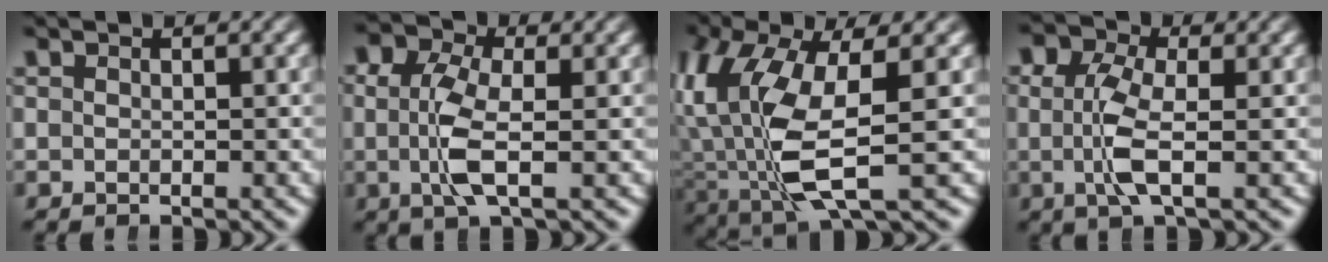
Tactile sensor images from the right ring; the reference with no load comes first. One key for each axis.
{"total": 4.1, "fx": -0.2, "fy": 1.9, "fz": 3.6, "tx": -0.081, "ty": -0.021, "tz": 0.001}
{"total": 10.1, "fx": 0.7, "fy": 5.1, "fz": 8.7, "tx": -0.194, "ty": -0.029, "tz": 0.033}
{"total": 3.7, "fx": -0.2, "fy": 1.6, "fz": 3.3, "tx": -0.074, "ty": -0.020, "tz": 0.001}